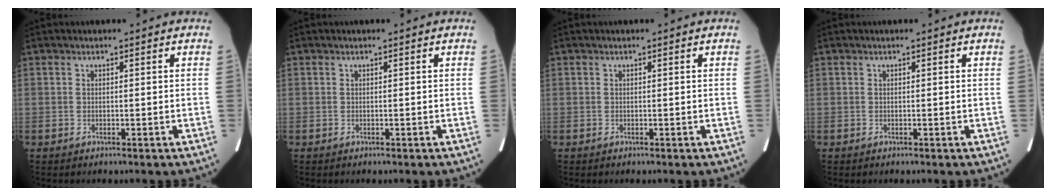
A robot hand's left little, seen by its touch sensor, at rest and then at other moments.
{"total": 0.0}
{"total": 0.0}
{"total": 0.0}